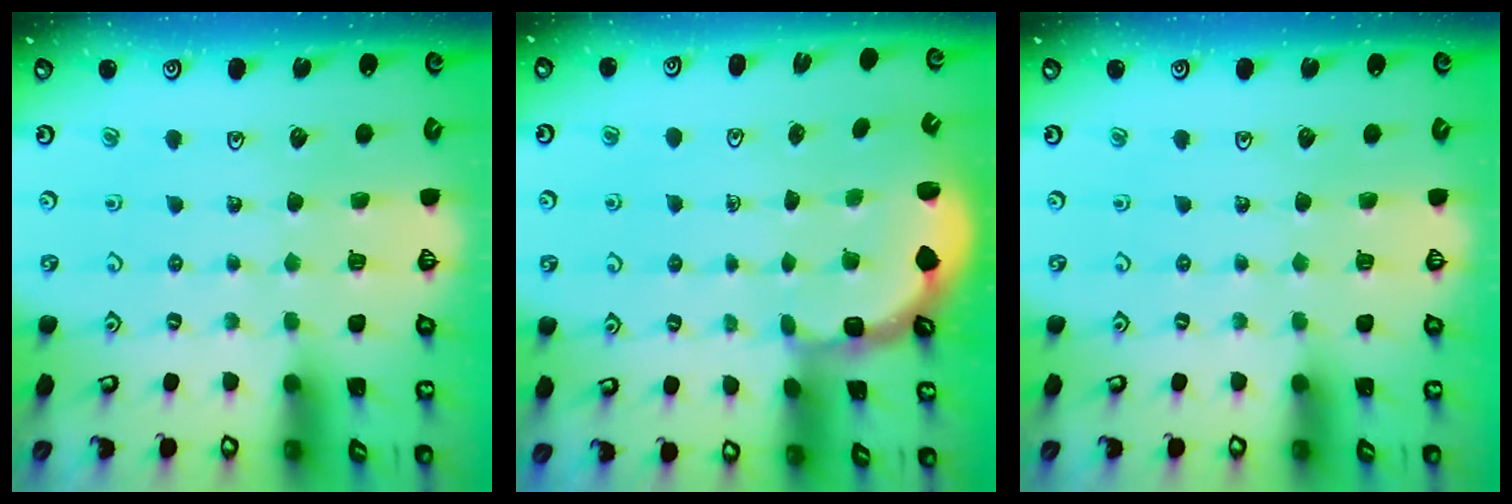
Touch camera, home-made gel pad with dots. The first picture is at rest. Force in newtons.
{"total": 2.6, "press": 2.0, "slide": 1.7}
{"total": 0.0}